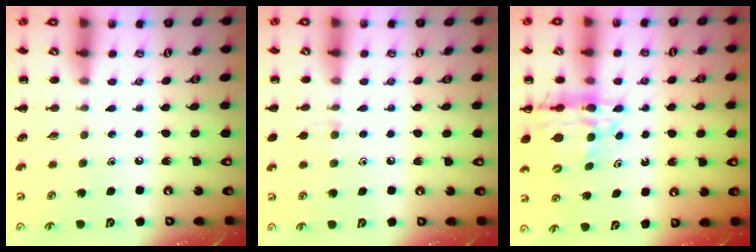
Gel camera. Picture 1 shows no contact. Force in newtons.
{"total": 5.5, "press": 5.0, "slide": 2.2}
{"total": 11.6, "press": 11.1, "slide": 3.3}